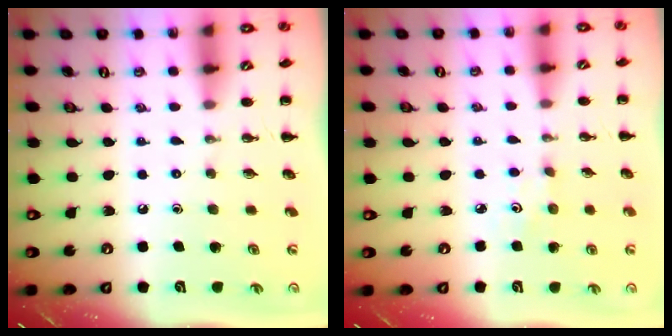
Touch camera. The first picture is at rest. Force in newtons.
{"total": 1.5, "press": 1.4, "slide": 0.5}